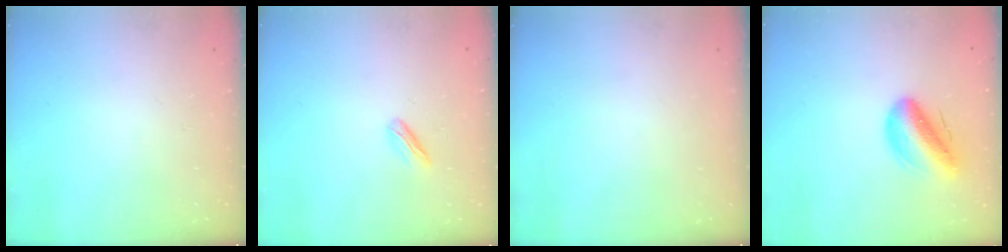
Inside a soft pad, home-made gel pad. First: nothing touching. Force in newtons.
{"total": 2.9, "press": 2.8, "slide": 0.8}
{"total": 0.0}
{"total": 12.3, "press": 11.8, "slide": 3.5}